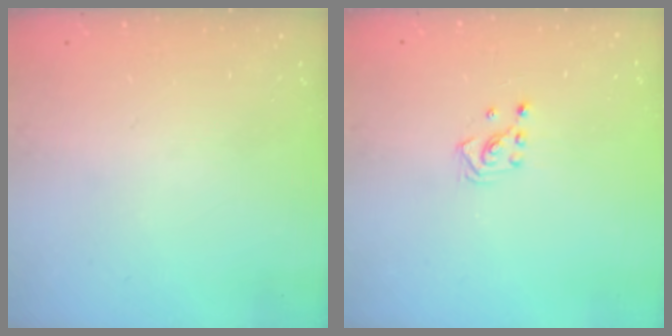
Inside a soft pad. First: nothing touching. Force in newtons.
{"total": 2.6, "press": 2.6, "slide": 0.3}